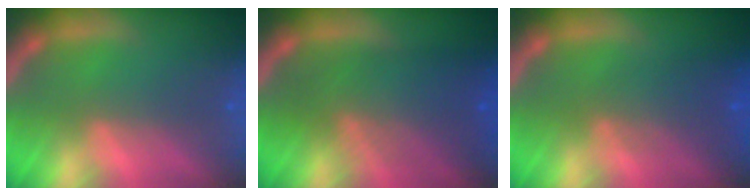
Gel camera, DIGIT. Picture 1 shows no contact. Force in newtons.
{"total": 7.6}
{"total": 4.1}